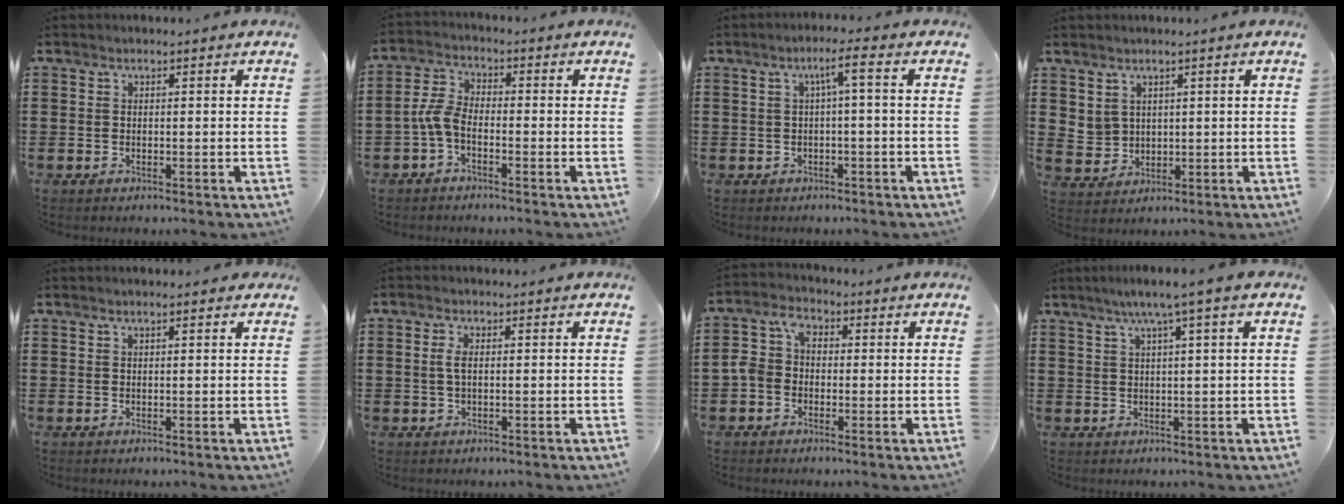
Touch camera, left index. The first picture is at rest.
{"total": 4.4, "force": [-1.9, 2.1, 3.4], "torque": [-0.086, 0.005, -0.043]}
{"total": 3.6, "force": [0.0, 0.1, 3.6], "torque": [-0.071, 0.008, -0.007]}
{"total": 3.1, "force": [1.9, 2.4, 0.6], "torque": [-0.024, 0.004, 0.037]}
{"total": 1.1, "force": [0.8, 0.1, 0.8], "torque": [-0.016, 0.001, 0.015]}
{"total": 2.4, "force": [0.3, 1.0, 2.2], "torque": [-0.053, 0.000, 0.002]}
{"total": 4.3, "force": [-0.7, 3.4, 2.5], "torque": [-0.071, 0.012, -0.021]}
{"total": 4.1, "force": [2.0, -0.7, 3.5], "torque": [-0.071, -0.001, 0.032]}